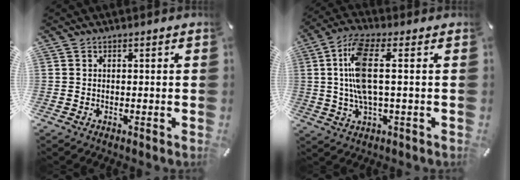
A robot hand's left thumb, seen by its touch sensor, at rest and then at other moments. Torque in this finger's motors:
{"motor_torque": [0.61, 0.42, 1.02, 0.37, 0.20]}